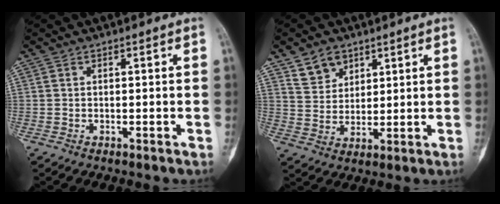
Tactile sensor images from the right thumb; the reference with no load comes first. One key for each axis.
{"total": 6.2, "fx": 4.1, "fy": 4.3, "fz": 1.8, "tx": -0.010, "ty": -0.027, "tz": 0.084}